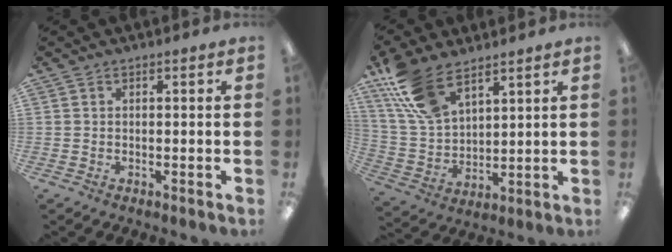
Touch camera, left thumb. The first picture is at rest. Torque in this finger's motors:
{"motor_torque": [0.62, 0.61, 1.33, -1.45, 0.34]}